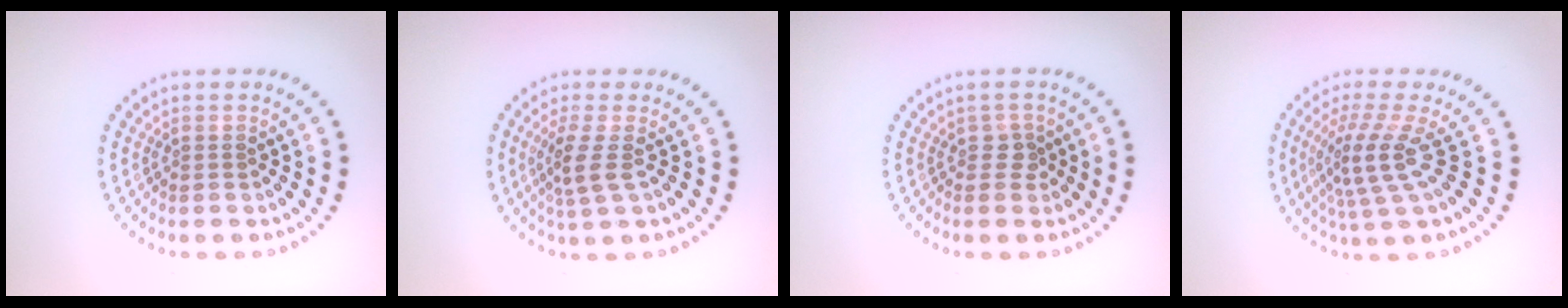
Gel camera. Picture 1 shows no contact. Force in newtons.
{"total": 2.7, "press": 2.1, "slide": 1.7}
{"total": 1.2, "press": 1.0, "slide": 0.7}
{"total": 4.1, "press": 2.8, "slide": 2.9}